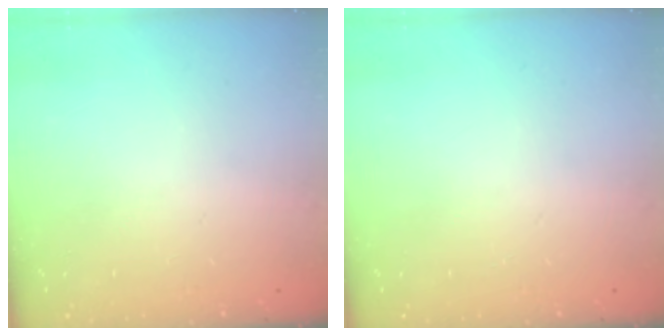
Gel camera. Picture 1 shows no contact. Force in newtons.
{"total": 0.0}